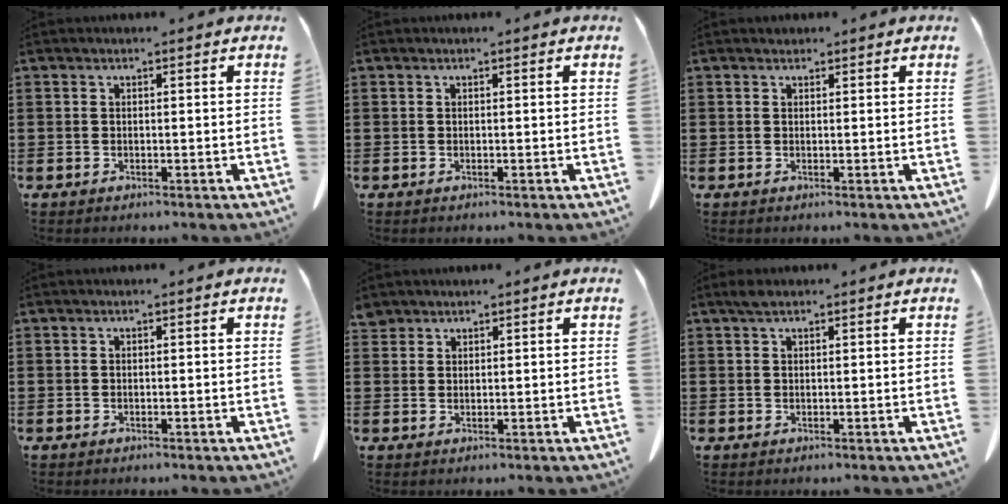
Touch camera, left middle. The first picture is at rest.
{"total": 0.0}
{"total": 0.6, "force": [0.5, 0.3, 0.0], "torque": [0.000, 0.001, 0.010]}
{"total": 0.0}
{"total": 1.9, "force": [1.8, 0.8, 0.3], "torque": [-0.011, 0.001, 0.036]}
{"total": 1.3, "force": [0.9, 0.4, 0.9], "torque": [-0.020, 0.001, 0.017]}